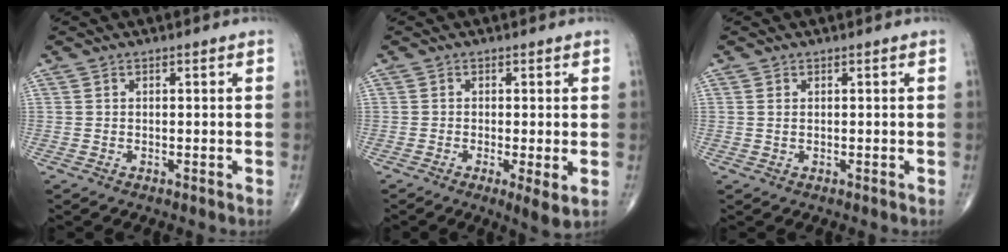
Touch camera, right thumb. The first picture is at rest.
{"total": 4.1, "force": [-0.9, 0.8, 3.9], "torque": [-0.073, -0.015, -0.020]}
{"total": 0.5, "force": [0.2, 0.3, 0.4], "torque": [-0.008, 0.004, 0.004]}